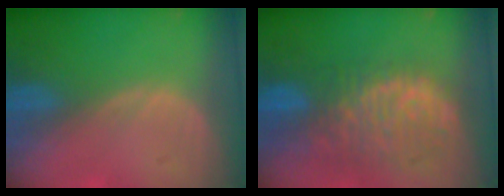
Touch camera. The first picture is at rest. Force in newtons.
{"total": 11.2, "press": 9.6, "slide": 5.9}